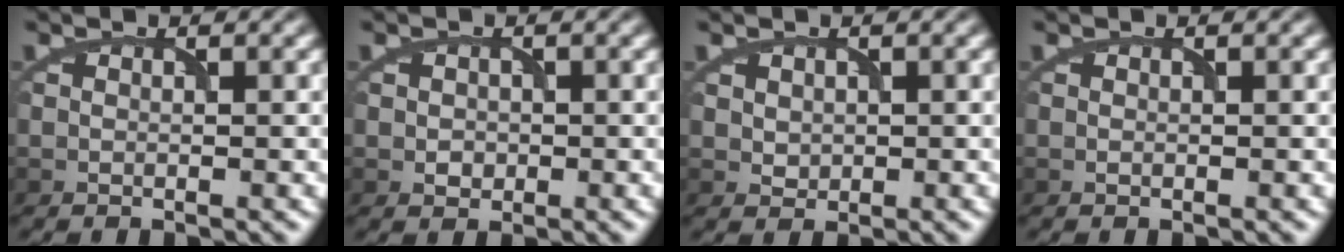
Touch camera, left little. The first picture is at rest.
{"total": 1.2, "force": [-0.1, 1.1, 0.5], "torque": [-0.008, -0.004, -0.001]}
{"total": 1.1, "force": [0.4, 1.0, 0.4], "torque": [-0.009, -0.002, 0.014]}
{"total": 0.0}